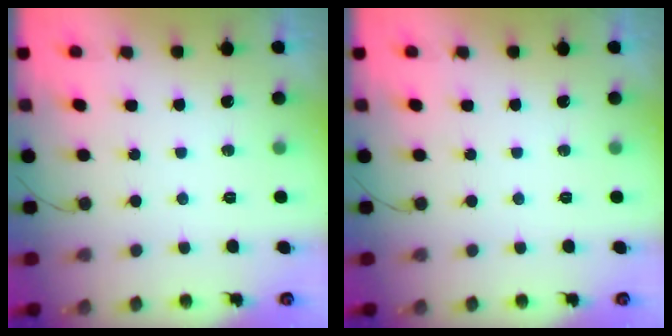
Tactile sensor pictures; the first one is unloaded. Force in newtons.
{"total": 0.0}